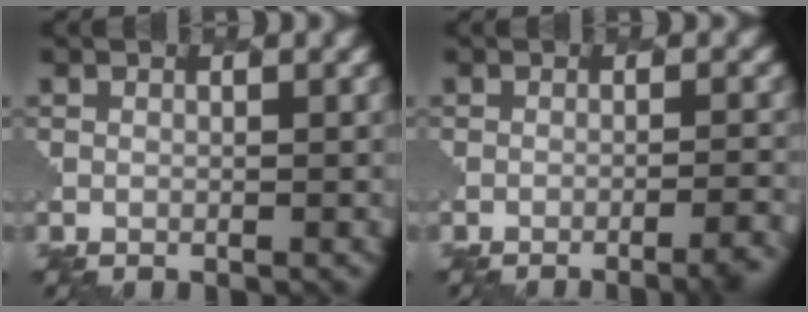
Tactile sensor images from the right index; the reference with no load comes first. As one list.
[{"total": 4.0, "force": [-2.9, 1.0, 2.6], "torque": [-0.020, 0.010, -0.041]}]